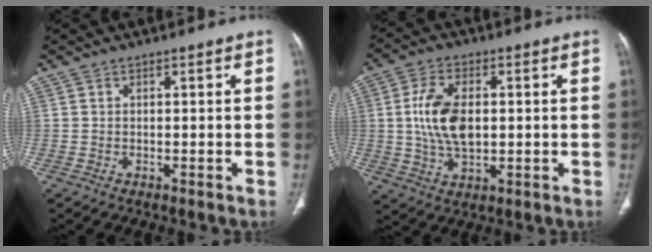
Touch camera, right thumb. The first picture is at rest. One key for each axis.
{"total": 10.8, "fx": 0.9, "fy": 6.1, "fz": 8.9, "tx": -0.172, "ty": -0.002, "tz": 0.023}